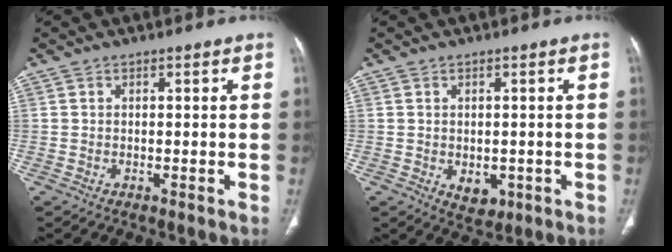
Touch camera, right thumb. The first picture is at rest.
{"total": 4.0, "force": [-0.9, 2.8, 2.7], "torque": [-0.025, -0.002, 0.000]}